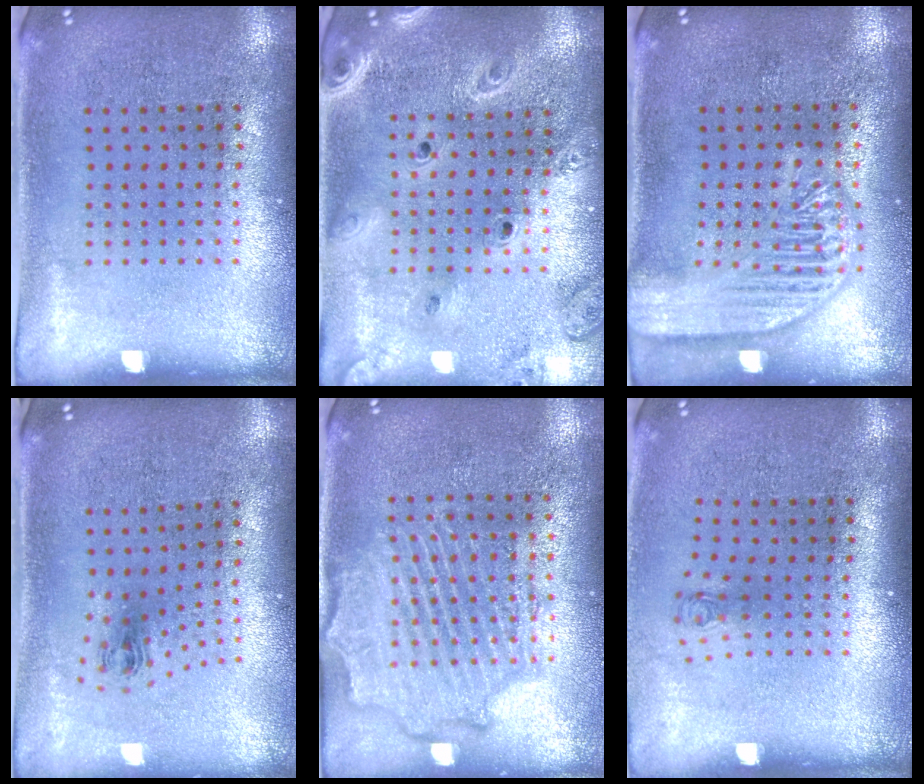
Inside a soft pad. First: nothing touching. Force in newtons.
{"total": 2.6, "press": 2.3, "slide": 1.2}
{"total": 3.5, "press": 3.4, "slide": 0.5}
{"total": 1.0, "press": 0.4, "slide": 0.9}
{"total": 2.1, "press": 2.1, "slide": 0.4}
{"total": 0.7, "press": 0.3, "slide": 0.6}